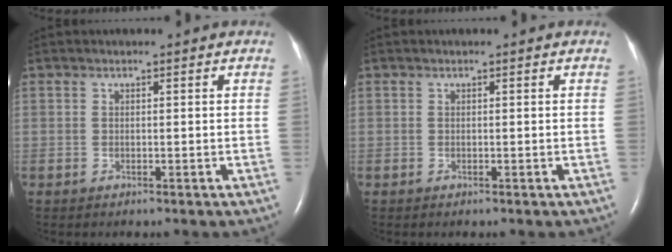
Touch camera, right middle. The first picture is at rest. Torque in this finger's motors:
{"motor_torque": [0.24, -0.19, 0.03, 0.01]}